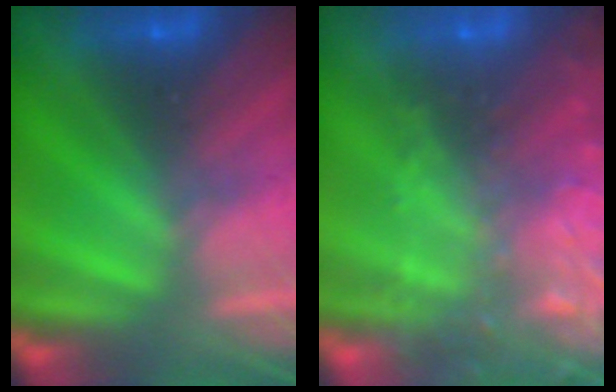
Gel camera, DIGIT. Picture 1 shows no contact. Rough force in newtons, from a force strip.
{"total": 6.2}